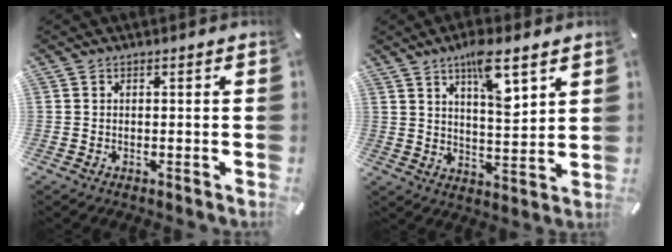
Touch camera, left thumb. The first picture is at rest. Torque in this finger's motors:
{"motor_torque": [1.75, 1.67, 1.29, -1.32, 0.40]}